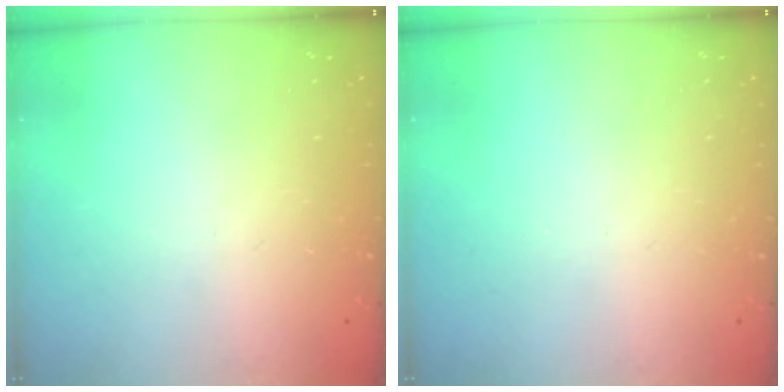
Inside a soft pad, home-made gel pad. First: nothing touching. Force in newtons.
{"total": 0.0}